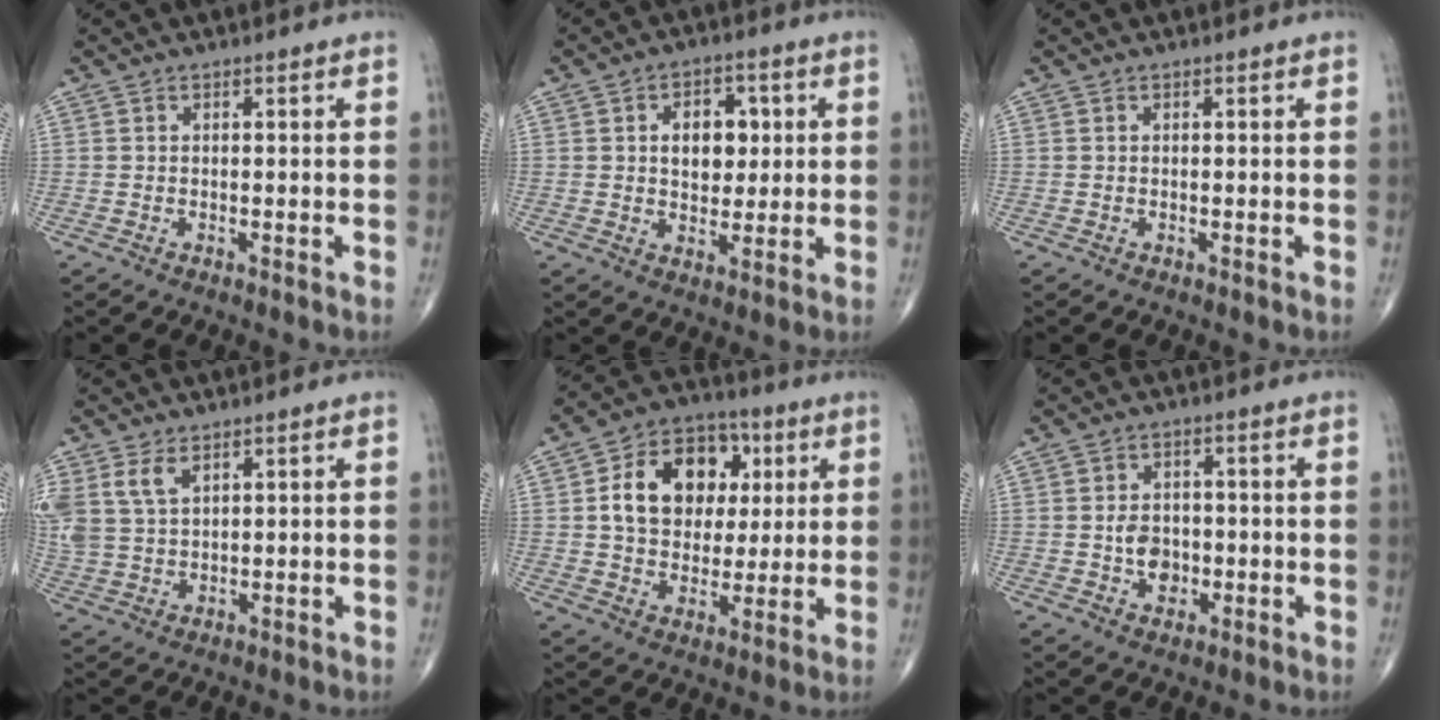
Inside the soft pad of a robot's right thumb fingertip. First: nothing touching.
{"total": 8.2, "force": [1.4, 5.7, 5.8], "torque": [-0.044, -0.001, 0.022]}
{"total": 0.0}
{"total": 7.0, "force": [3.6, 4.0, 4.4], "torque": [-0.096, -0.004, 0.083]}
{"total": 16.3, "force": [3.7, 12.3, 10.0], "torque": [-0.132, 0.008, 0.060]}
{"total": 5.5, "force": [-0.8, 4.2, 3.4], "torque": [-0.035, 0.004, -0.011]}